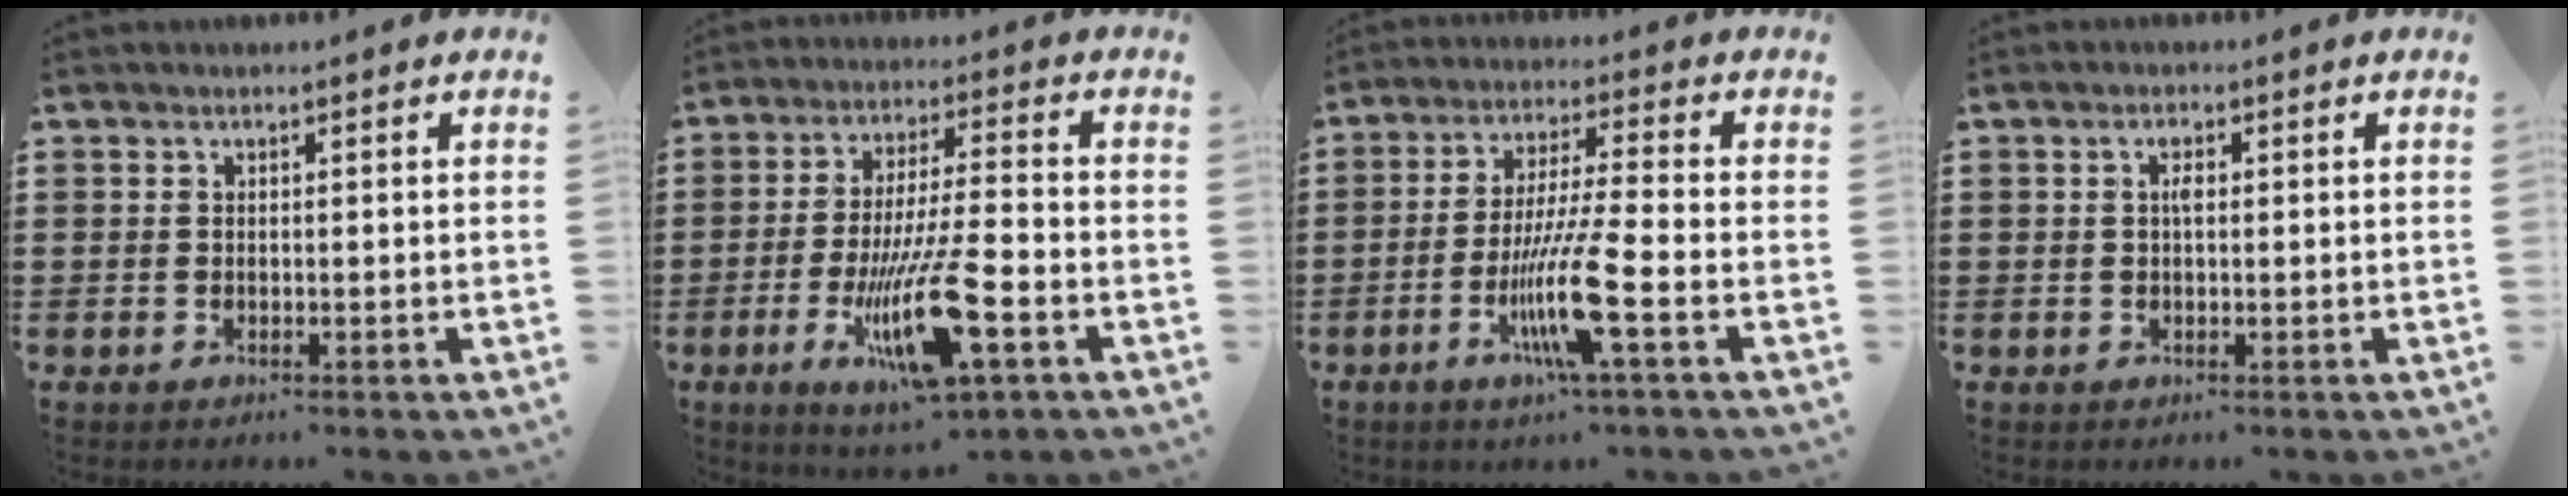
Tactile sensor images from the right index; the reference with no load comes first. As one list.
[{"total": 14.5, "force": [-5.7, 2.5, 13.1], "torque": [-0.258, -0.011, -0.096]}, {"total": 10.7, "force": [-4.1, 0.4, 9.8], "torque": [-0.202, -0.019, -0.081]}, {"total": 1.8, "force": [0.3, 0.7, 1.6], "torque": [-0.033, 0.005, 0.003]}]